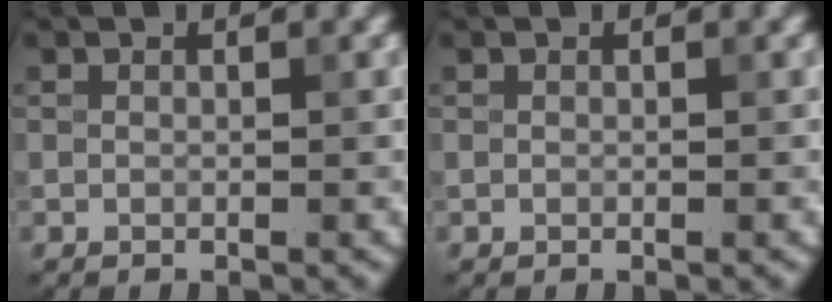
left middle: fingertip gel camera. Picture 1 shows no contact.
{"total": 0.0}